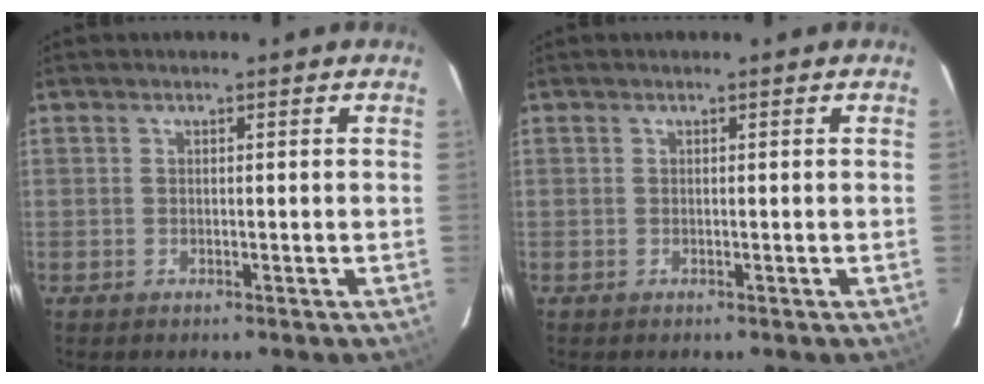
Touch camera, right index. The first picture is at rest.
{"total": 0.0}